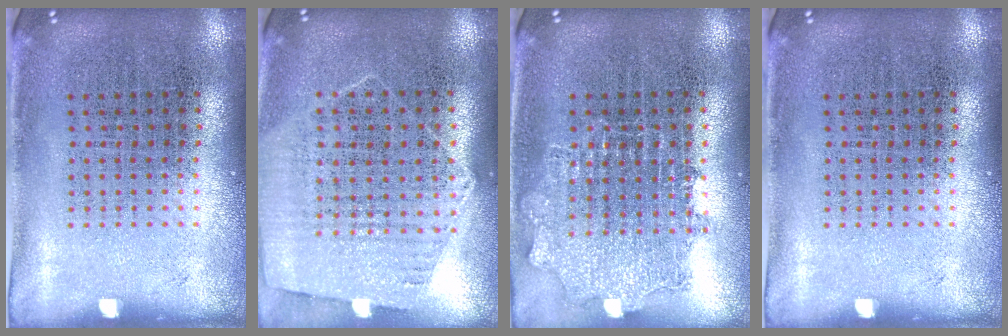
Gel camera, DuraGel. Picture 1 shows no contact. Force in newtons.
{"total": 1.1, "press": 1.0, "slide": 0.4}
{"total": 1.1, "press": 1.1, "slide": 0.3}
{"total": 0.0}